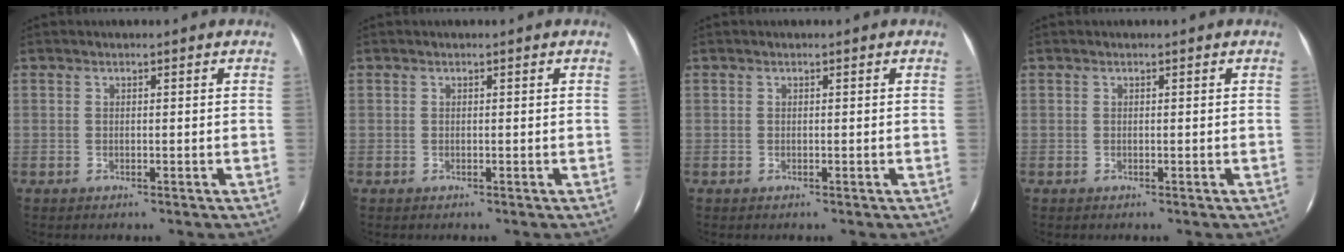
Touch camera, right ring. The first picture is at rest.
{"total": 0.0}
{"total": 0.0}
{"total": 0.0}